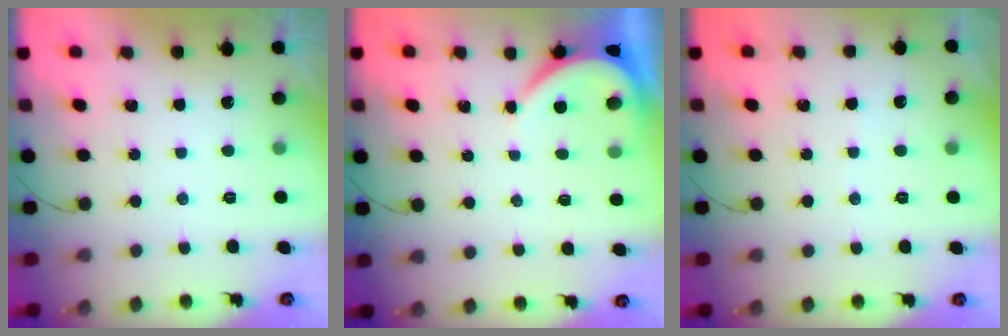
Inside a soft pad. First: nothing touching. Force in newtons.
{"total": 3.9, "press": 3.9, "slide": 0.6}
{"total": 1.8, "press": 1.7, "slide": 0.2}